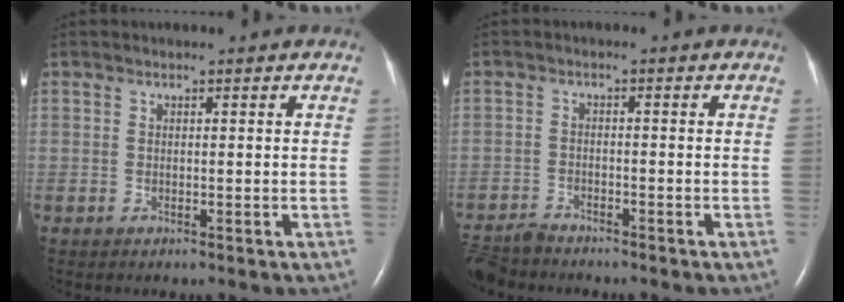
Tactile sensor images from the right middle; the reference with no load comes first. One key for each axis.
{"total": 5.3, "fx": -5.2, "fy": 1.1, "fz": 0.8, "tx": -0.017, "ty": -0.019, "tz": -0.097}